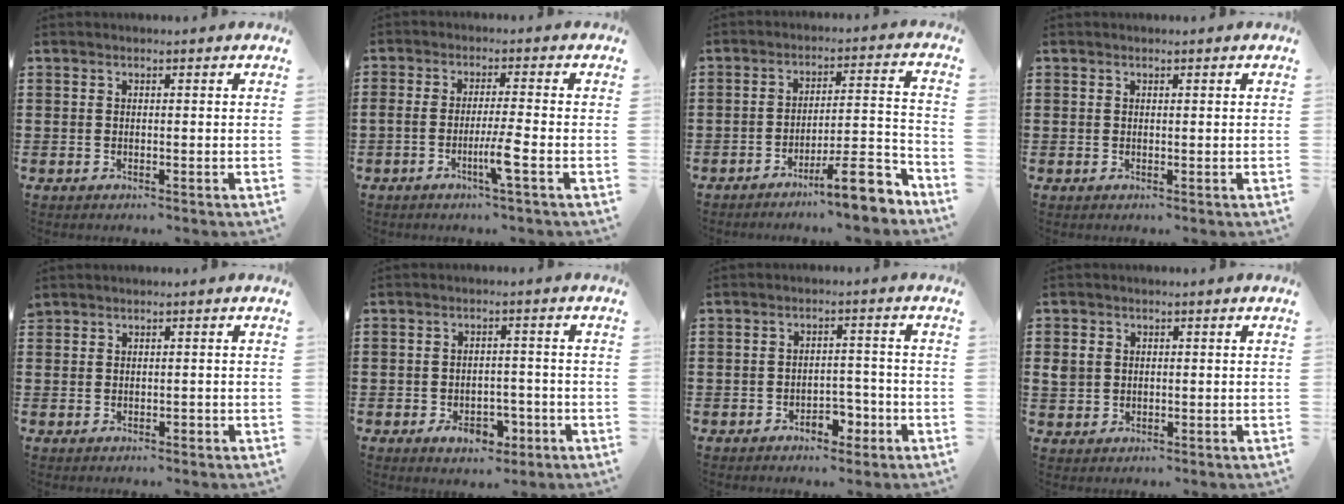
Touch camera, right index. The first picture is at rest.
{"total": 4.8, "force": [-2.0, -0.1, 4.4], "torque": [-0.074, -0.010, -0.036]}
{"total": 9.9, "force": [-7.5, 1.3, 6.3], "torque": [-0.091, 0.022, -0.134]}
{"total": 0.5, "force": [0.2, 0.5, 0.0], "torque": [-0.001, 0.004, 0.005]}
{"total": 0.6, "force": [0.3, 0.5, 0.3], "torque": [-0.008, 0.001, 0.007]}
{"total": 4.8, "force": [-2.4, 2.9, 2.9], "torque": [-0.046, 0.004, -0.045]}
{"total": 3.7, "force": [-2.3, 2.2, 1.8], "torque": [-0.033, 0.006, -0.044]}
{"total": 2.5, "force": [0.4, 2.2, 1.2], "torque": [-0.030, 0.009, 0.007]}